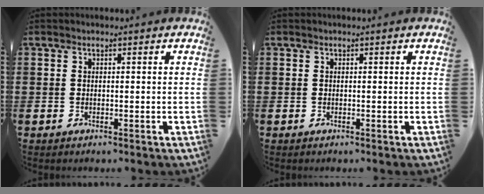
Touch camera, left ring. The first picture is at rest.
{"total": 0.0}